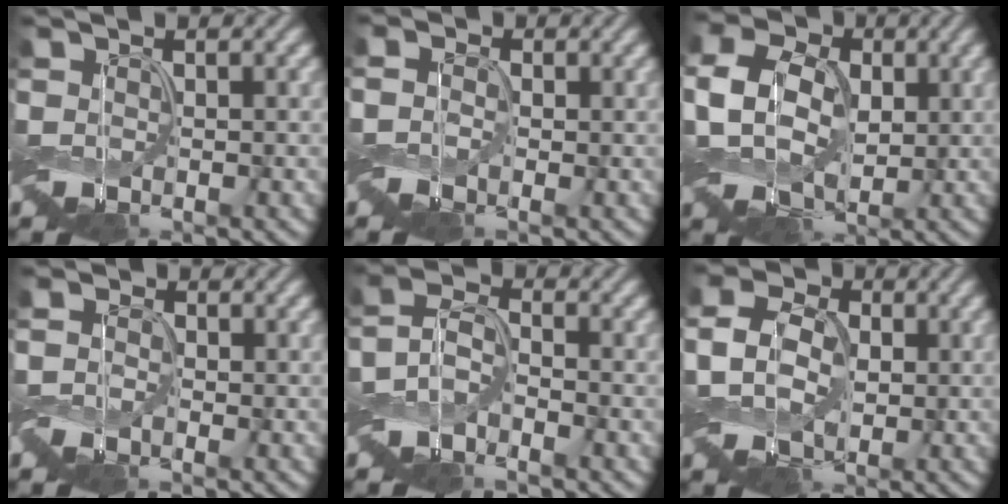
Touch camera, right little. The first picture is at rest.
{"total": 1.5, "force": [-0.2, 1.3, 0.7], "torque": [-0.022, 0.010, -0.013]}
{"total": 8.0, "force": [0.8, 6.2, 5.1], "torque": [-0.126, 0.016, 0.002]}
{"total": 1.6, "force": [-0.5, 1.4, 0.6], "torque": [-0.018, 0.005, -0.017]}
{"total": 2.3, "force": [-1.1, 1.2, 1.7], "torque": [-0.031, 0.008, -0.033]}
{"total": 5.9, "force": [0.5, 4.6, 3.6], "torque": [-0.082, 0.015, -0.012]}